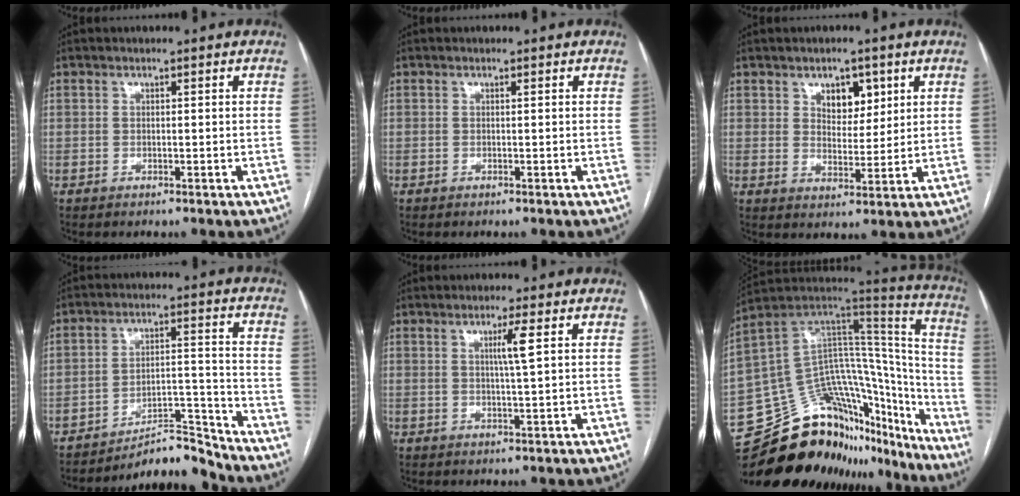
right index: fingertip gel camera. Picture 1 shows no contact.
{"total": 0.0}
{"total": 5.4, "force": [2.8, 3.2, 3.4], "torque": [-0.046, 0.002, 0.046]}
{"total": 7.6, "force": [-7.5, 0.4, 0.5], "torque": [0.000, 0.044, -0.123]}
{"total": 3.3, "force": [1.1, -0.7, 3.0], "torque": [-0.055, -0.004, 0.018]}
{"total": 33.6, "force": [-25.2, 15.2, 16.2], "torque": [-0.203, 0.046, -0.359]}